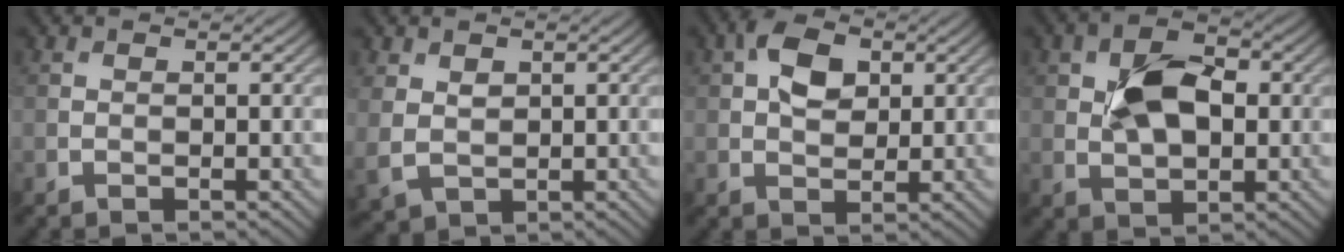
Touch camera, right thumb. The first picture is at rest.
{"total": 3.3, "force": [0.9, 2.5, 2.1], "torque": [-0.057, -0.007, 0.023]}
{"total": 5.2, "force": [1.5, 3.4, 3.7], "torque": [-0.069, 0.007, 0.019]}
{"total": 7.9, "force": [1.1, 4.8, 6.1], "torque": [-0.109, 0.008, 0.013]}